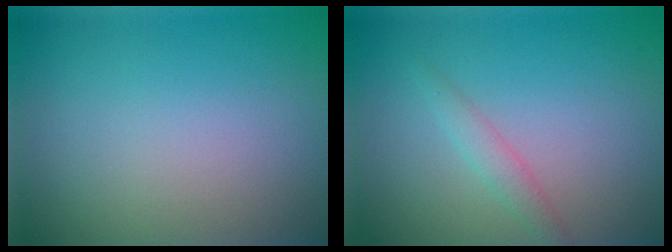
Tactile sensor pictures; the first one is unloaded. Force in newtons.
{"total": 1.5, "press": 1.5, "slide": 0.1}